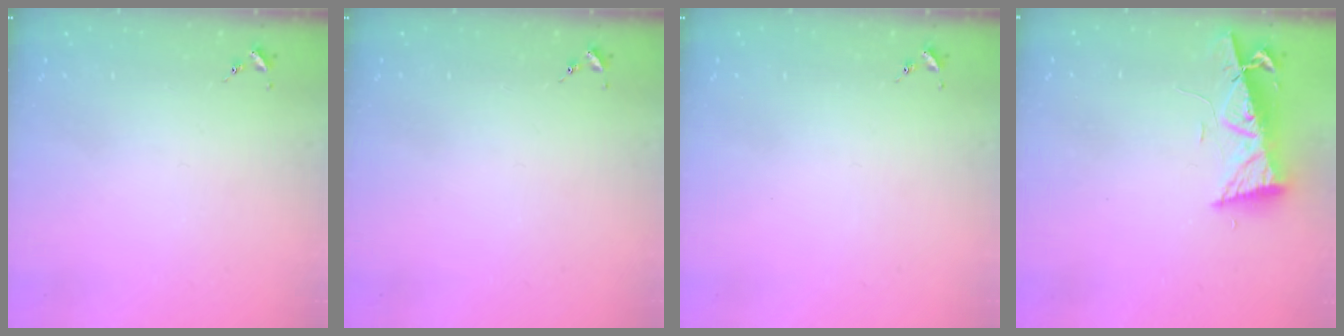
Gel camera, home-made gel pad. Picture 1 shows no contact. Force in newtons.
{"total": 0.0}
{"total": 0.0}
{"total": 8.5, "press": 8.4, "slide": 0.9}